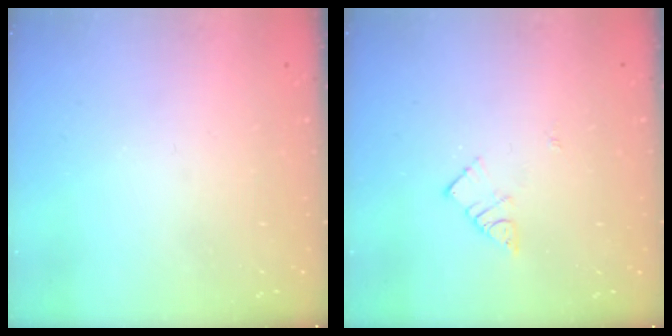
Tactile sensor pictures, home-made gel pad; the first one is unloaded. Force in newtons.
{"total": 5.5, "press": 5.5, "slide": 0.1}